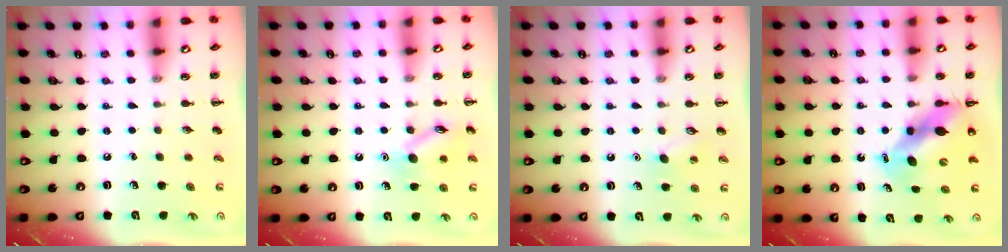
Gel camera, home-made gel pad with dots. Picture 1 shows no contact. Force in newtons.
{"total": 11.1, "press": 11.0, "slide": 0.7}
{"total": 7.2, "press": 7.1, "slide": 1.6}
{"total": 10.6, "press": 10.2, "slide": 2.9}